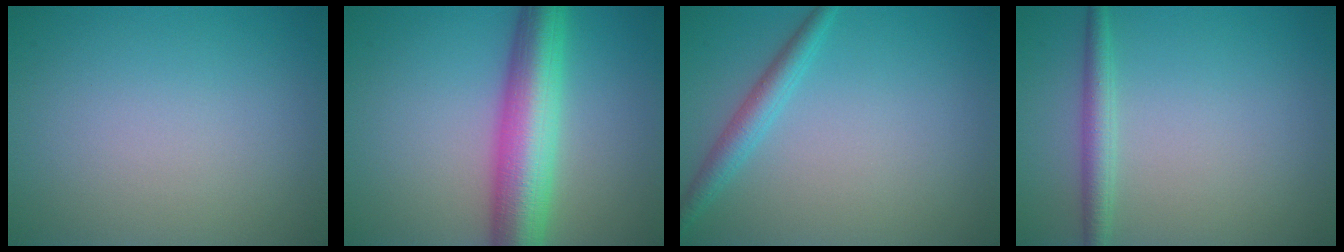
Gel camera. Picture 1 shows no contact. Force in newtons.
{"total": 8.3, "press": 8.2, "slide": 0.4}
{"total": 2.3, "press": 2.3, "slide": 0.1}
{"total": 2.1, "press": 2.1, "slide": 0.0}